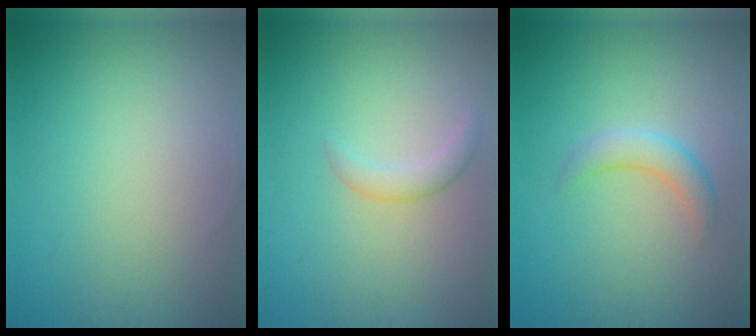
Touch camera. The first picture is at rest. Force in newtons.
{"total": 1.6, "press": 1.6, "slide": 0.1}
{"total": 2.3, "press": 2.3, "slide": 0.0}